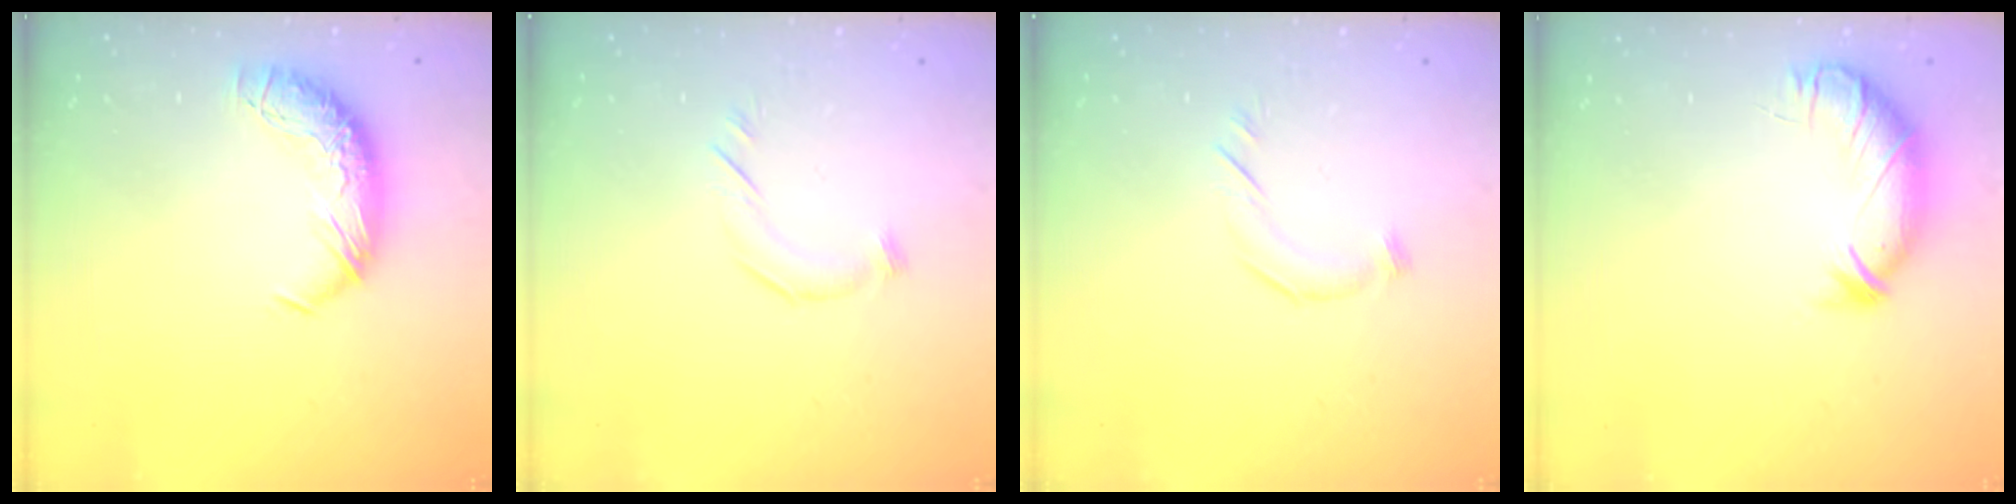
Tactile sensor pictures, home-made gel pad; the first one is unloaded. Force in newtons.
{"total": 5.8, "press": 5.8, "slide": 0.7}
{"total": 5.8, "press": 5.8, "slide": 0.7}
{"total": 3.8, "press": 3.5, "slide": 1.5}